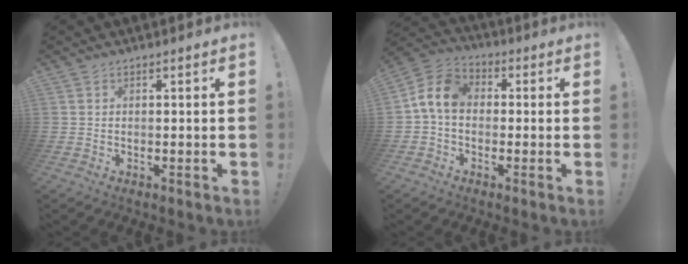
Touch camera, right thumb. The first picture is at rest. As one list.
[{"total": 9.5, "force": [0.3, 6.7, 6.7], "torque": [-0.136, 0.018, 0.011]}]